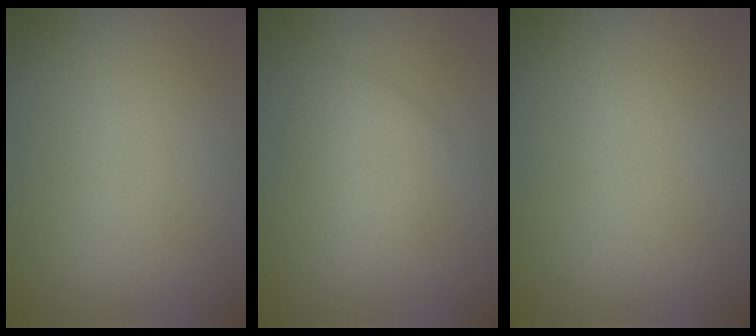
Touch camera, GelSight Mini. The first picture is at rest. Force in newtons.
{"total": 2.2, "press": 2.2, "slide": 0.1}
{"total": 0.0}